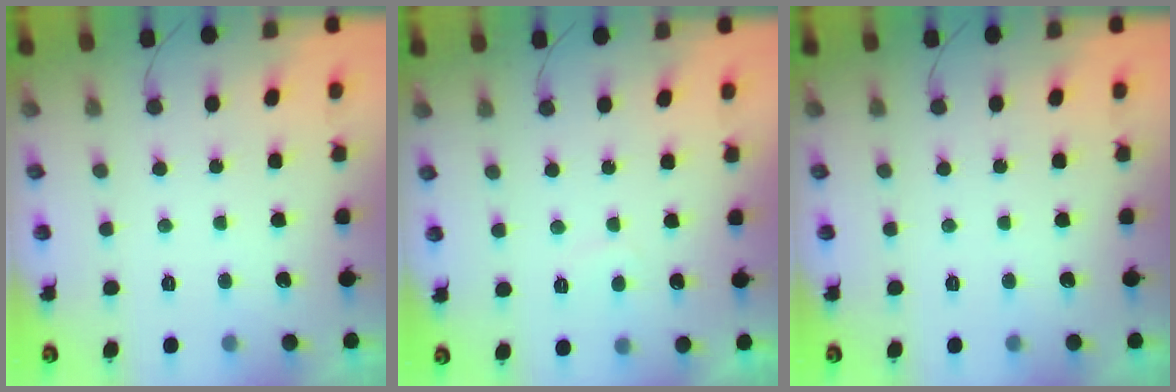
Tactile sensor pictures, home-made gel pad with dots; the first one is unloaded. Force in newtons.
{"total": 0.0}
{"total": 0.0}